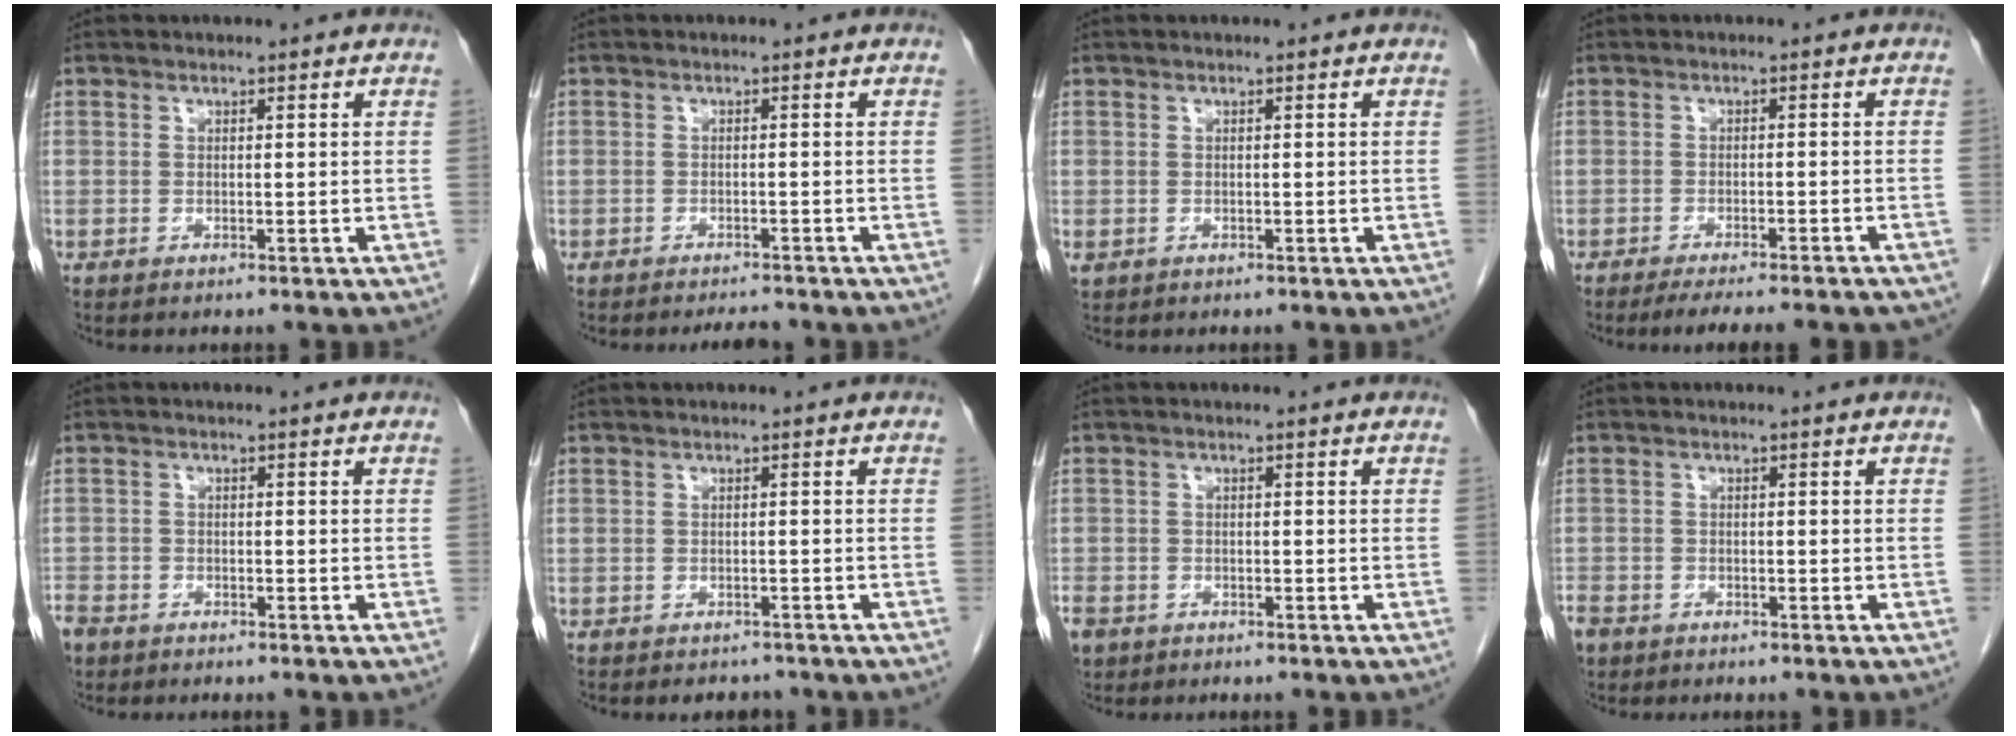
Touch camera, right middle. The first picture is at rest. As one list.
[{"total": 2.0, "force": [-2.0, 0.2, 0.5], "torque": [-0.013, -0.009, -0.026]}, {"total": 0.8, "force": [-0.1, 0.7, 0.3], "torque": [-0.009, 0.001, 0.006]}, {"total": 12.5, "force": [-11.0, 2.0, 5.7], "torque": [-0.074, -0.010, -0.132]}, {"total": 4.5, "force": [-3.5, 2.6, 1.2], "torque": [-0.030, -0.003, -0.063]}, {"total": 2.7, "force": [-2.4, 1.2, 0.2], "torque": [-0.009, -0.002, -0.033]}, {"total": 6.1, "force": [-3.7, 4.3, 2.2], "torque": [-0.066, -0.007, -0.061]}, {"total": 5.1, "force": [-3.6, 3.3, 1.6], "torque": [-0.044, -0.004, -0.064]}]